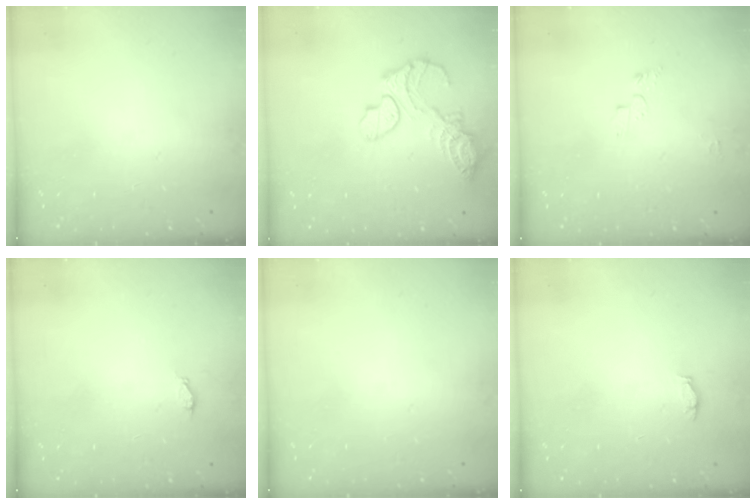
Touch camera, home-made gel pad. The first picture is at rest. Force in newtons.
{"total": 12.7, "press": 12.6, "slide": 1.2}
{"total": 4.1, "press": 4.1, "slide": 0.5}
{"total": 1.8, "press": 1.8, "slide": 0.3}
{"total": 0.0}
{"total": 3.3, "press": 3.0, "slide": 1.3}